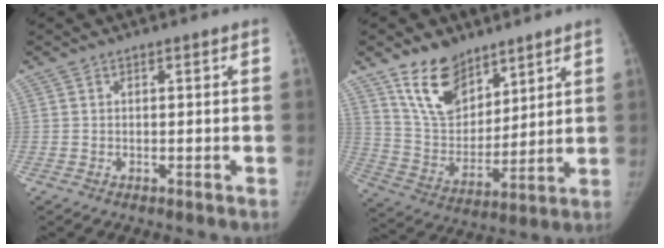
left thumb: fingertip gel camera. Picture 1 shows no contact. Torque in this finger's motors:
{"motor_torque": [0.10, 0.04, 1.12, -1.17, 0.30]}